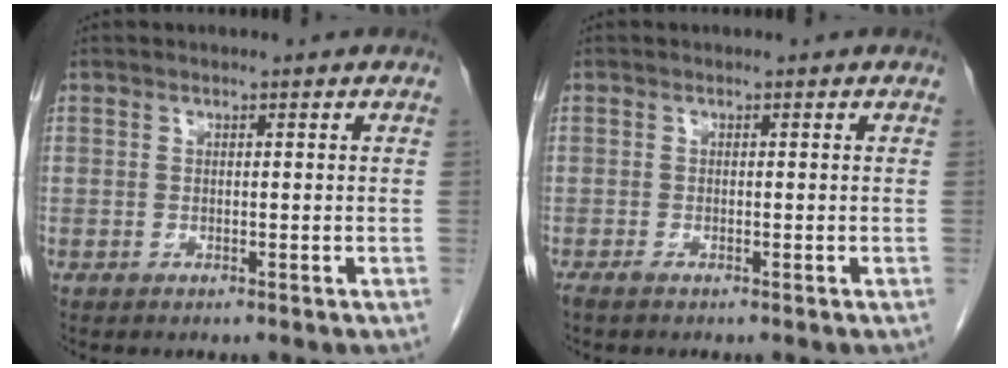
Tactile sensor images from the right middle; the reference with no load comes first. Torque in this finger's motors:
{"motor_torque": [-0.01, 0.07, 0.01, 0.01]}